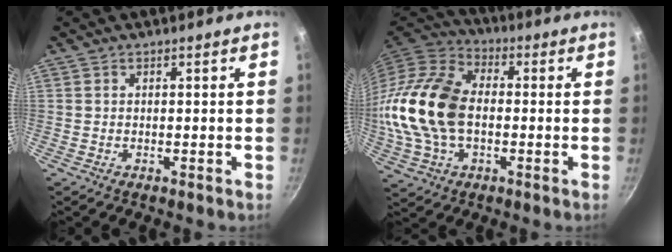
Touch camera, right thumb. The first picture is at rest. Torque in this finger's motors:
{"motor_torque": [2.38, 2.45, 0.93, 0.03, 0.34]}